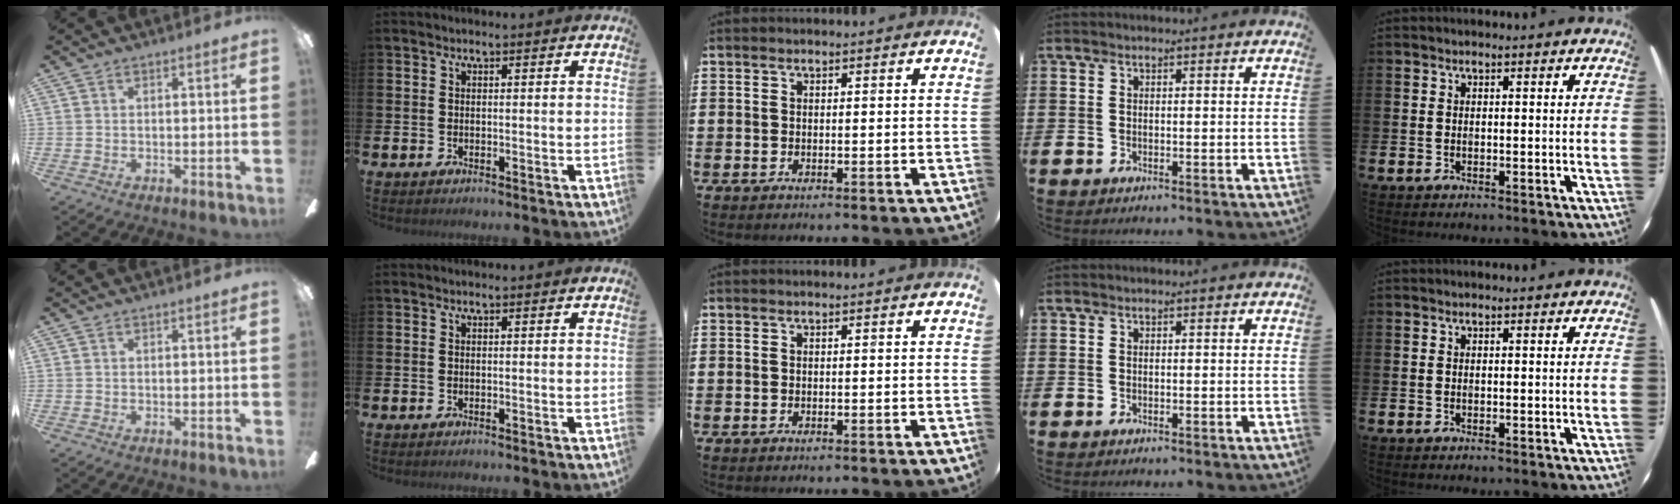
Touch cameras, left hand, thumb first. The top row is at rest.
{}